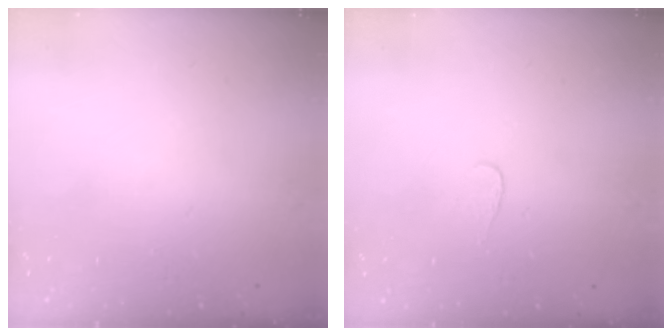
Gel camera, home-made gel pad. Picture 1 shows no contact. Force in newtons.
{"total": 3.3, "press": 3.3, "slide": 0.3}